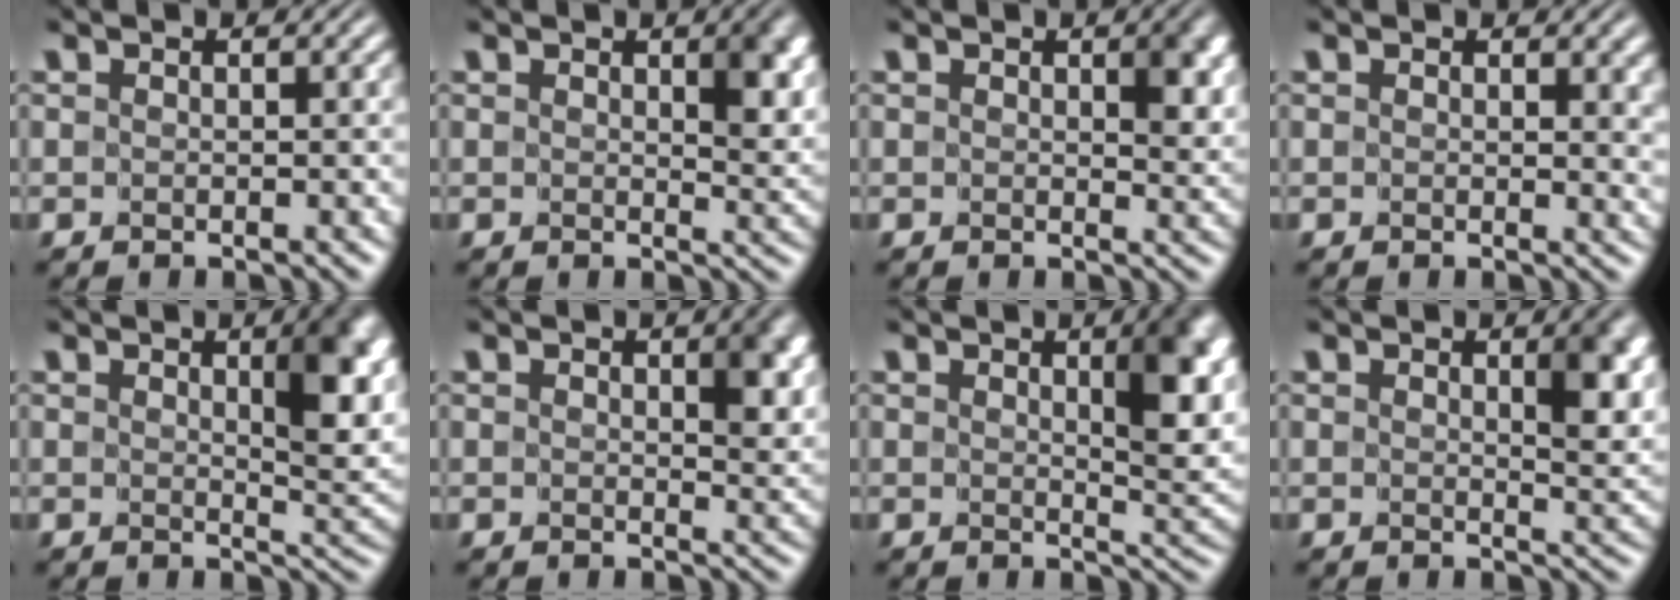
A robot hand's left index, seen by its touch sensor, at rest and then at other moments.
{"total": 3.6, "force": [1.0, 1.8, 3.0], "torque": [-0.038, -0.008, 0.020]}
{"total": 3.4, "force": [0.7, 1.9, 2.7], "torque": [-0.033, -0.006, 0.013]}
{"total": 2.9, "force": [0.8, 1.7, 2.2], "torque": [-0.020, -0.004, 0.012]}
{"total": 5.2, "force": [1.9, 1.7, 4.5], "torque": [-0.054, -0.007, 0.034]}
{"total": 3.6, "force": [0.9, 1.9, 3.0], "torque": [-0.037, -0.008, 0.018]}
{"total": 5.3, "force": [2.0, 1.7, 4.6], "torque": [-0.055, -0.008, 0.035]}
{"total": 3.4, "force": [1.3, 1.3, 2.9], "torque": [-0.036, -0.010, 0.022]}